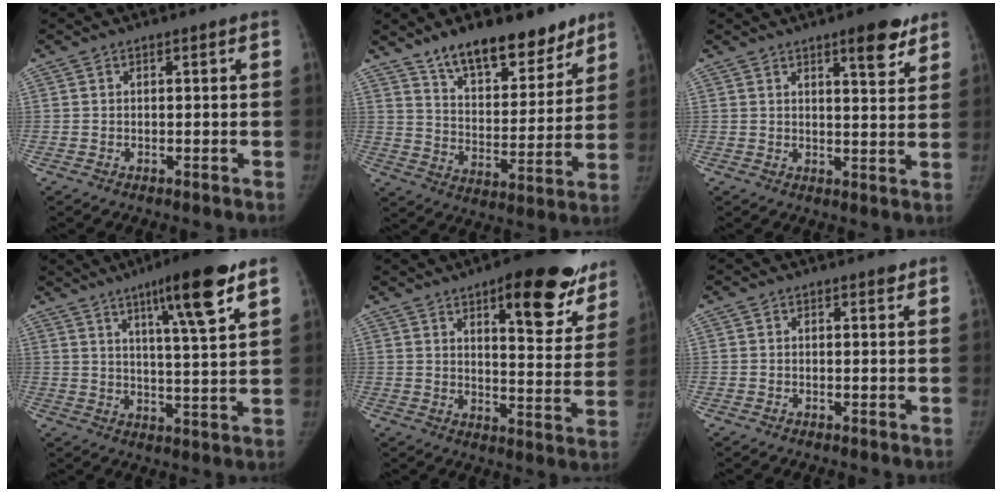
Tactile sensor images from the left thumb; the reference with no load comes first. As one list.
[{"total": 17.8, "force": [12.9, 7.8, 9.5], "torque": [-0.088, -0.072, 0.209]}, {"total": 7.4, "force": [4.8, 2.1, 5.2], "torque": [-0.055, -0.027, 0.064]}, {"total": 14.3, "force": [8.1, 1.5, 11.6], "torque": [-0.173, -0.037, 0.123]}, {"total": 21.8, "force": [12.9, 7.7, 15.8], "torque": [-0.148, -0.058, 0.167]}, {"total": 0.9, "force": [0.7, 0.4, 0.4], "torque": [-0.003, -0.004, 0.007]}]